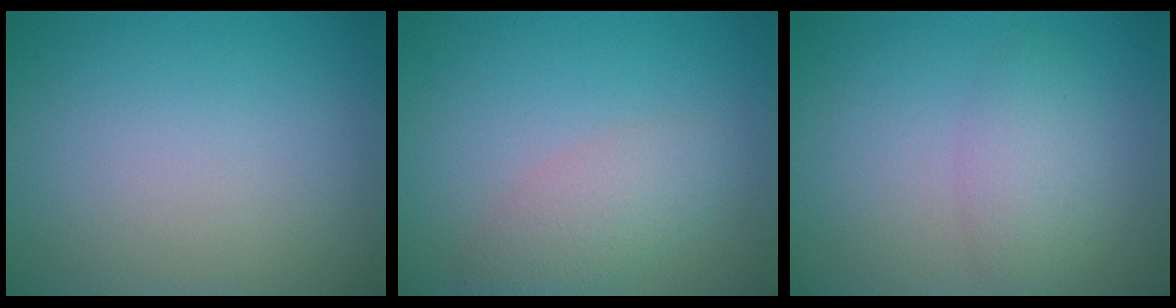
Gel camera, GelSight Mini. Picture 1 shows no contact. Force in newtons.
{"total": 2.9, "press": 2.9, "slide": 0.2}
{"total": 2.7, "press": 2.7, "slide": 0.1}